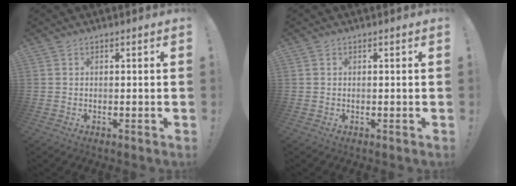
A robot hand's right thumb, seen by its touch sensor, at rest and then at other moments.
{"total": 0.0}